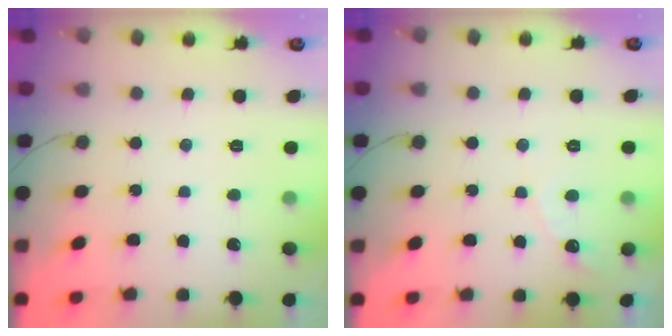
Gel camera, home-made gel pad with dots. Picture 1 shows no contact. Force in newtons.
{"total": 3.6, "press": 3.6, "slide": 0.2}